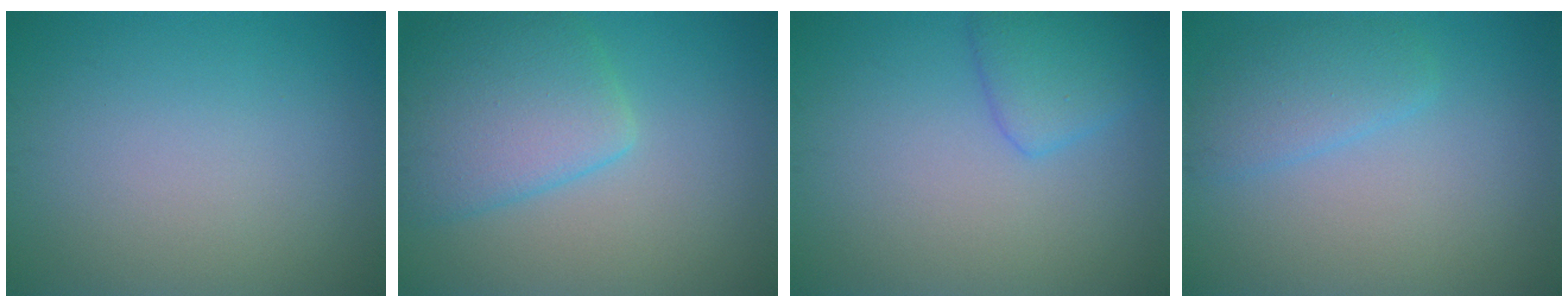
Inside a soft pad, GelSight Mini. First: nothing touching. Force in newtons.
{"total": 6.0, "press": 6.0, "slide": 0.3}
{"total": 2.8, "press": 2.8, "slide": 0.2}
{"total": 2.7, "press": 2.7, "slide": 0.1}